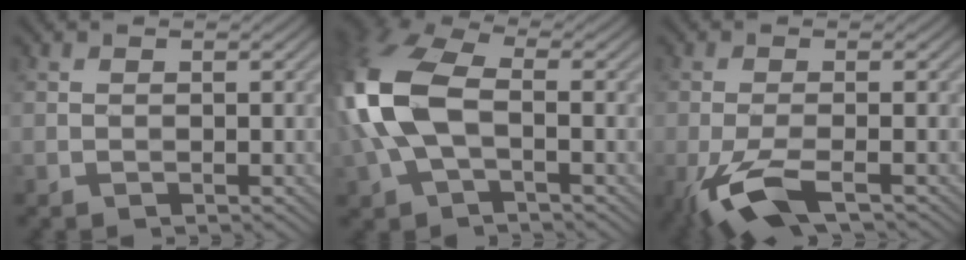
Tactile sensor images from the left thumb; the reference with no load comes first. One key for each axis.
{"total": 11.9, "fx": -0.9, "fy": 6.6, "fz": 9.9, "tx": -0.266, "ty": 0.014, "tz": -0.030}
{"total": 6.5, "fx": -3.4, "fy": 1.8, "fz": 5.2, "tx": -0.108, "ty": -0.005, "tz": -0.074}